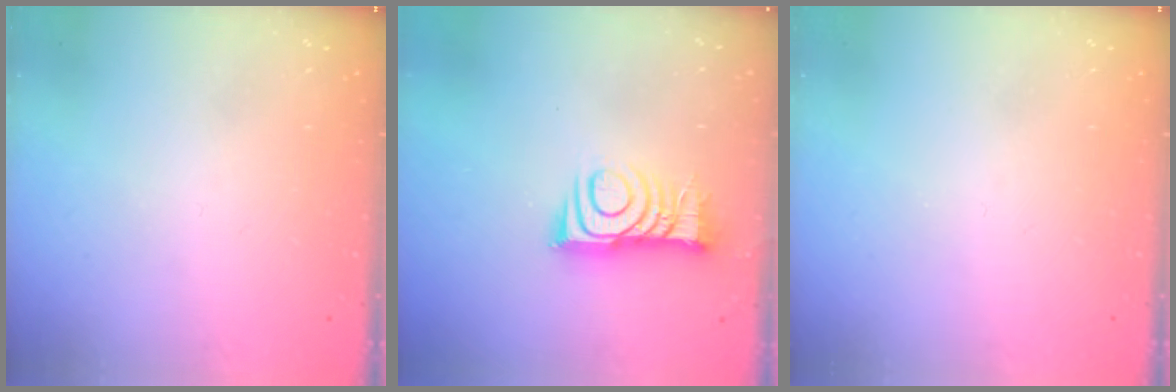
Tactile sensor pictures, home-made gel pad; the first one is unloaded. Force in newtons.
{"total": 10.3, "press": 10.3, "slide": 0.4}
{"total": 0.0}